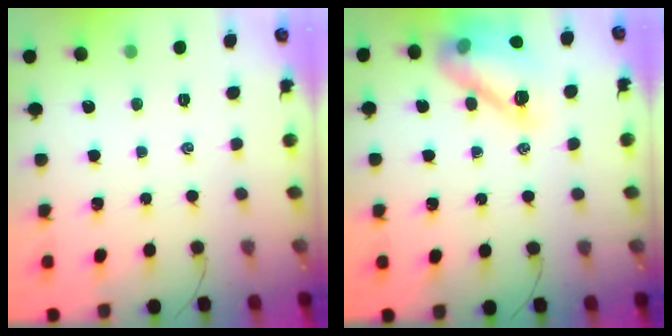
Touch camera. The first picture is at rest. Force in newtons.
{"total": 15.0, "press": 14.9, "slide": 1.3}